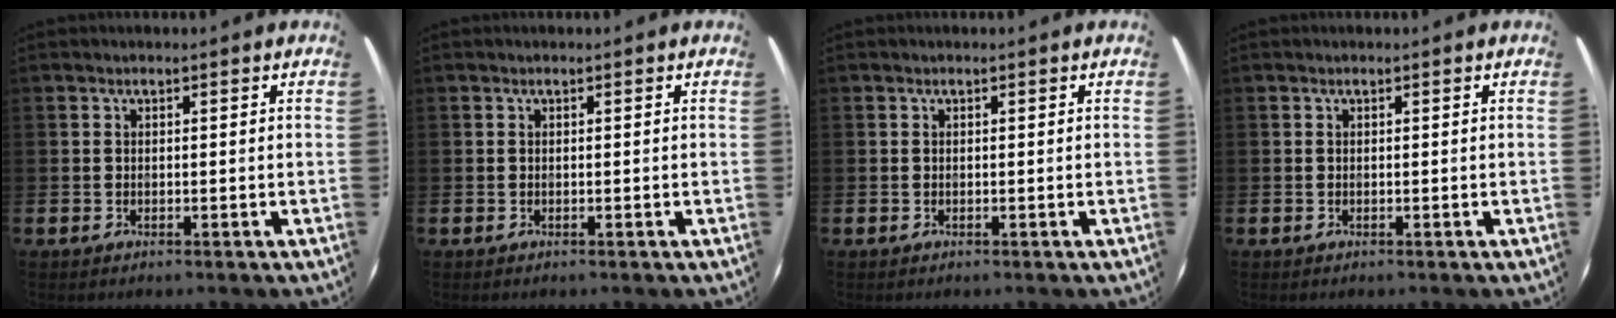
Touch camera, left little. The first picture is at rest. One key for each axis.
{"total": 0.0}
{"total": 0.0}
{"total": 0.0}